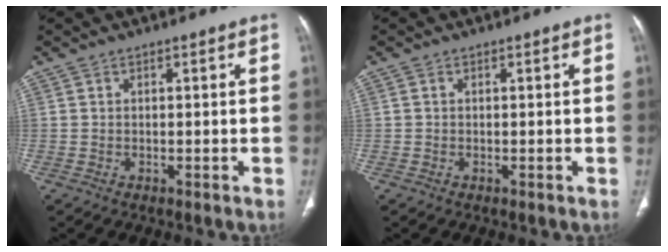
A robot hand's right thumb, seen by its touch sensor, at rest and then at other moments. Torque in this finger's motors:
{"motor_torque": [0.01, -0.17, -0.32, 0.12, -0.02]}